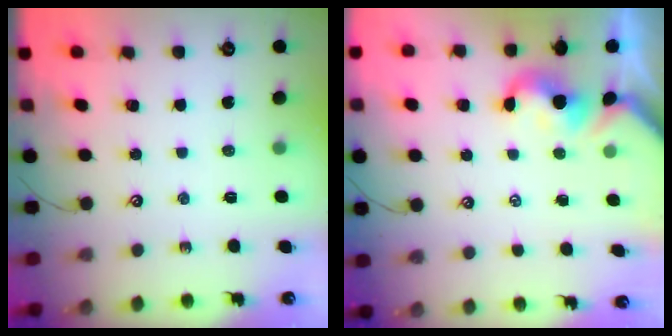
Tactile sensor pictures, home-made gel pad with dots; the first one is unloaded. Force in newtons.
{"total": 1.2, "press": 1.1, "slide": 0.6}